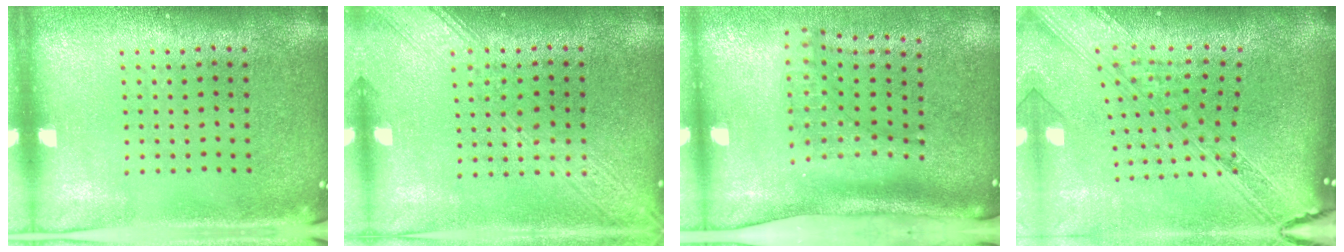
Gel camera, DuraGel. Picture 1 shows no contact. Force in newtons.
{"total": 3.2, "press": 3.2, "slide": 0.4}
{"total": 2.1, "press": 1.5, "slide": 1.4}
{"total": 4.1, "press": 2.9, "slide": 2.9}